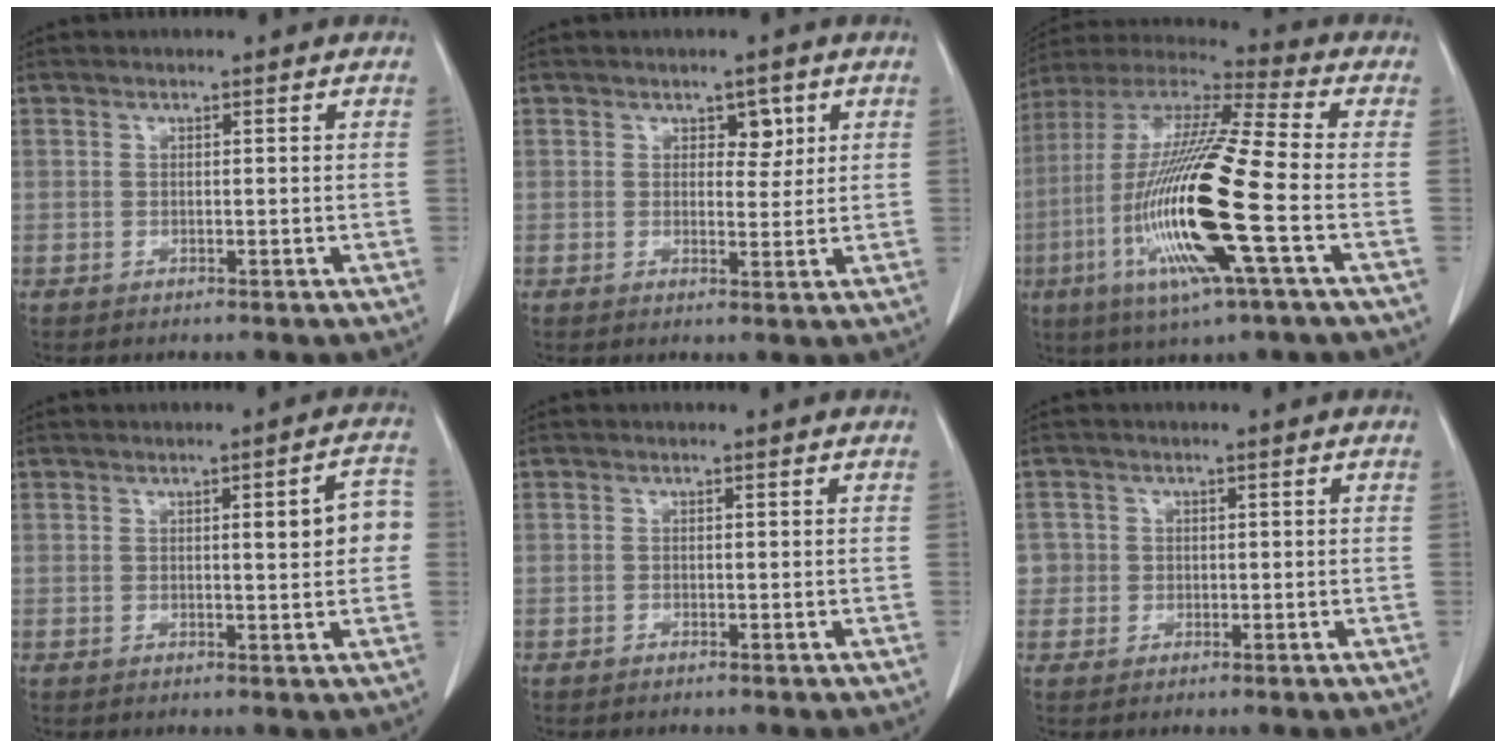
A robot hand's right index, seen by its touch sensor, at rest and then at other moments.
{"total": 2.7, "force": [1.3, 1.7, 1.7], "torque": [-0.013, 0.000, 0.018]}
{"total": 21.6, "force": [-5.7, 1.1, 20.8], "torque": [-0.449, -0.028, -0.116]}
{"total": 5.5, "force": [0.5, 1.1, 5.4], "torque": [-0.065, 0.014, 0.004]}
{"total": 0.0}
{"total": 2.2, "force": [-0.1, 2.2, -0.2], "torque": [0.021, 0.009, -0.007]}